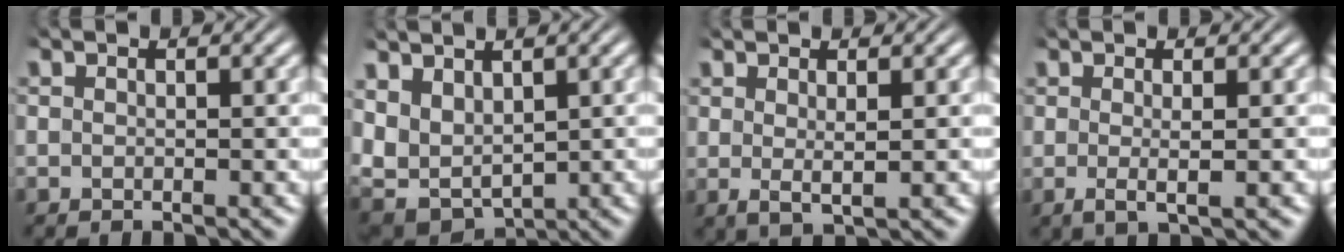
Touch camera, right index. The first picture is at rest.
{"total": 7.8, "force": [0.2, 6.5, 4.2], "torque": [-0.125, -0.034, 0.014]}
{"total": 1.6, "force": [0.6, 0.0, 1.5], "torque": [-0.028, -0.009, 0.020]}
{"total": 1.7, "force": [0.0, 0.1, 1.7], "torque": [-0.038, -0.008, 0.004]}